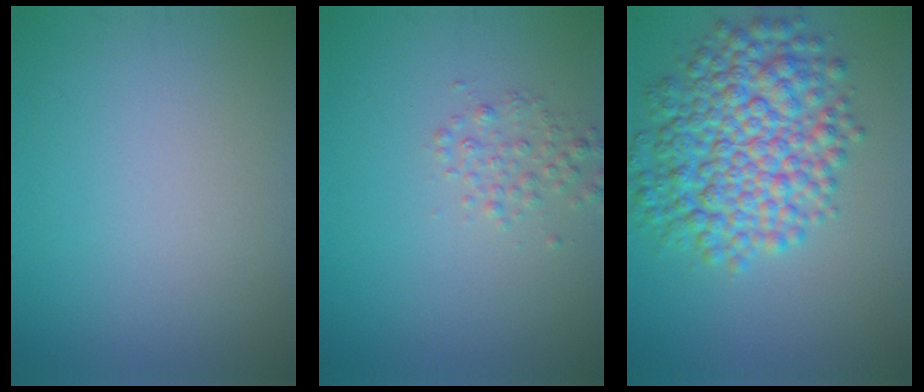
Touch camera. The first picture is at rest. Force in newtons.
{"total": 1.7, "press": 1.7, "slide": 0.0}
{"total": 8.9, "press": 8.9, "slide": 0.1}